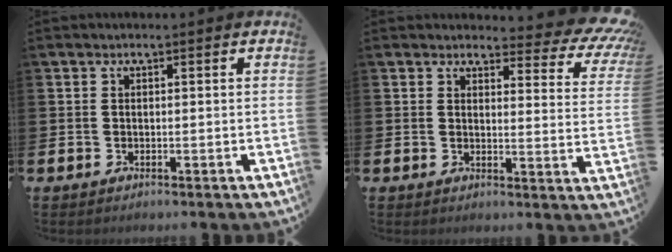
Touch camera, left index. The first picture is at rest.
{"total": 4.2, "force": [3.6, 1.6, 1.6], "torque": [-0.017, -0.040, 0.051]}